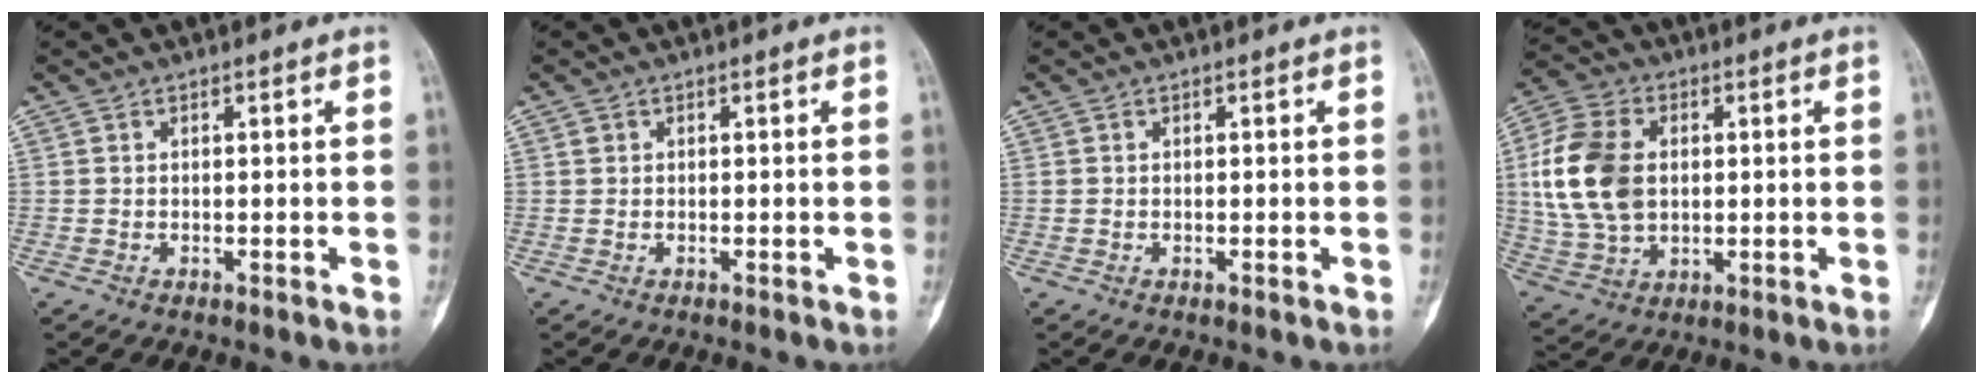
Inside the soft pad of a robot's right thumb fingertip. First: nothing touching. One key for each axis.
{"total": 0.6, "fx": 0.3, "fy": 0.5, "fz": 0.1, "tx": 0.001, "ty": 0.001, "tz": 0.005}
{"total": 0.0}
{"total": 15.3, "fx": 1.7, "fy": 10.6, "fz": 11.0, "tx": -0.215, "ty": 0.004, "tz": 0.035}